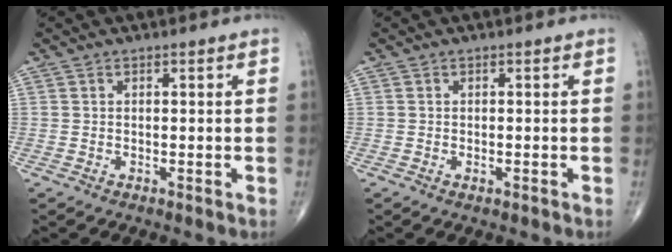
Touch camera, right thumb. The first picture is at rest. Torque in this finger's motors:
{"motor_torque": [-0.35, -0.09, -0.42, -0.13, 0.01]}